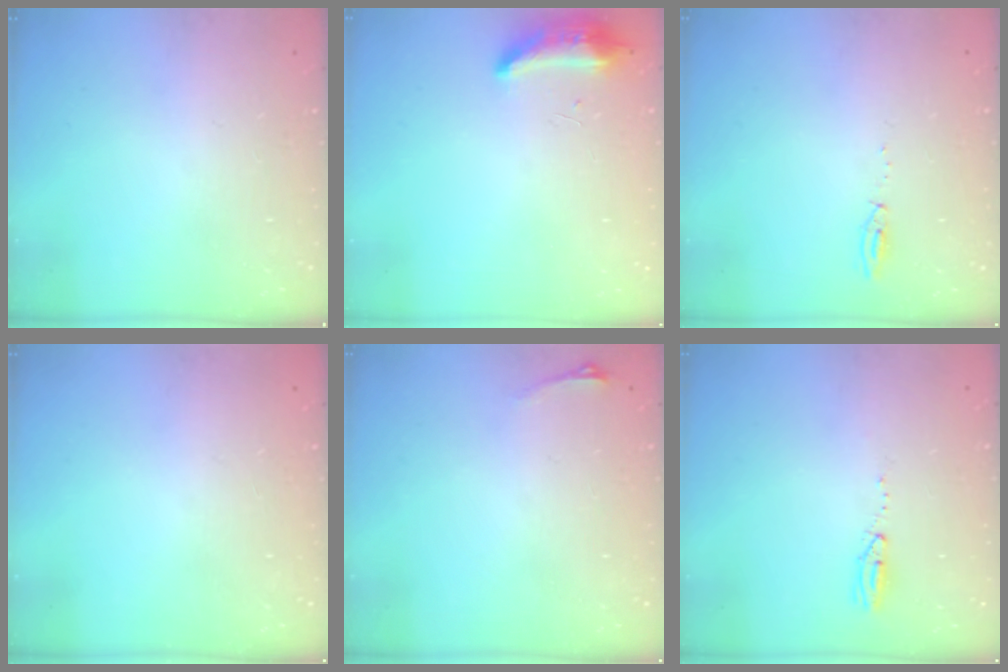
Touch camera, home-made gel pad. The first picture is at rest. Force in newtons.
{"total": 8.5, "press": 8.4, "slide": 1.6}
{"total": 4.8, "press": 4.7, "slide": 1.0}
{"total": 0.0}
{"total": 2.9, "press": 2.6, "slide": 1.5}
{"total": 14.6, "press": 5.0, "slide": 13.7}